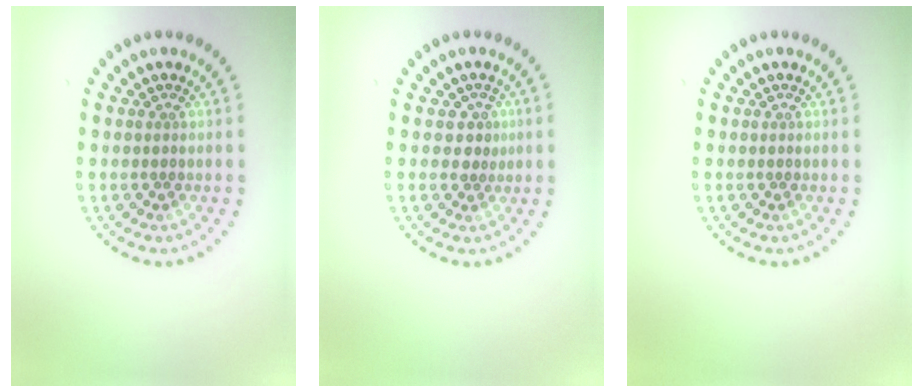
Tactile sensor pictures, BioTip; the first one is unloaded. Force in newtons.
{"total": 1.4, "press": 1.2, "slide": 0.7}
{"total": 0.0}